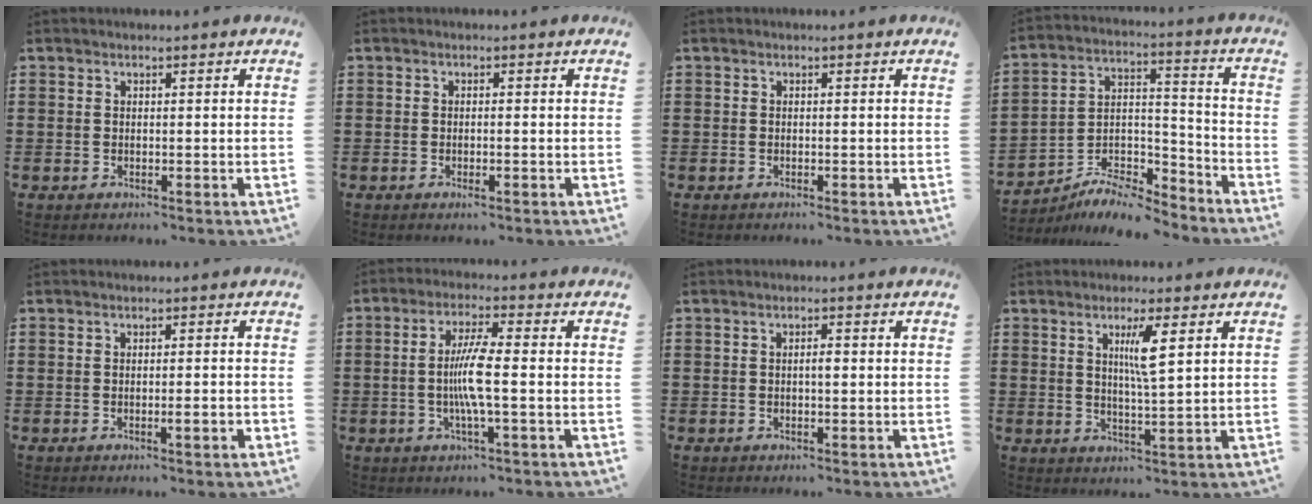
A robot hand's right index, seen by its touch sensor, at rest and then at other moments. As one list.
[{"total": 0.9, "force": [-0.6, 0.0, 0.7], "torque": [-0.012, -0.006, -0.010]}, {"total": 0.0}, {"total": 7.9, "force": [-7.2, 2.3, 2.3], "torque": [-0.040, 0.018, -0.138]}, {"total": 1.7, "force": [-0.6, 0.1, 1.6], "torque": [-0.024, -0.001, -0.011]}, {"total": 6.5, "force": [-0.8, 0.5, 6.4], "torque": [-0.129, -0.006, -0.023]}, {"total": 1.4, "force": [-0.1, 0.4, 1.3], "torque": [-0.025, -0.001, -0.002]}, {"total": 4.7, "force": [1.8, 0.2, 4.3], "torque": [-0.090, 0.000, 0.026]}]